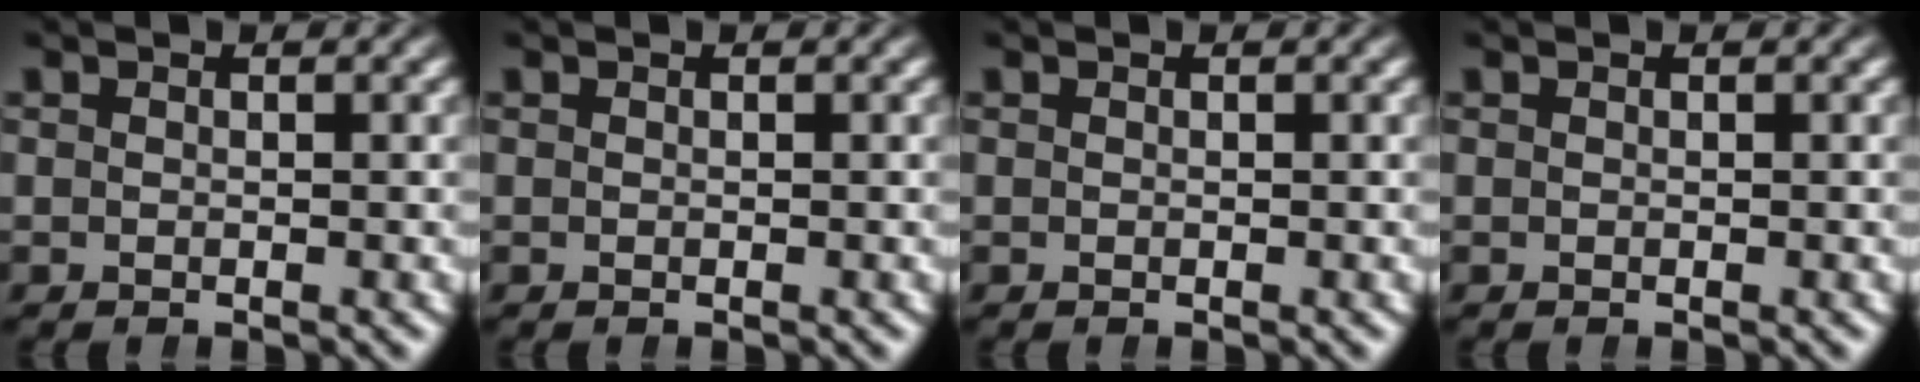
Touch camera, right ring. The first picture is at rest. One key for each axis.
{"total": 0.0}
{"total": 0.0}
{"total": 0.0}